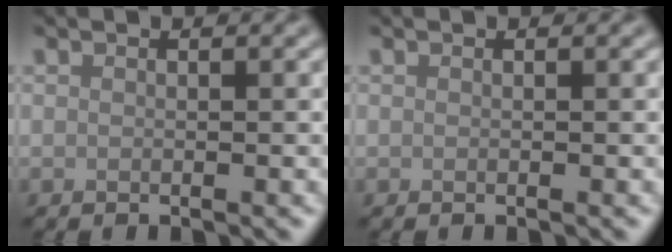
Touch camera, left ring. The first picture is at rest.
{"total": 0.0}